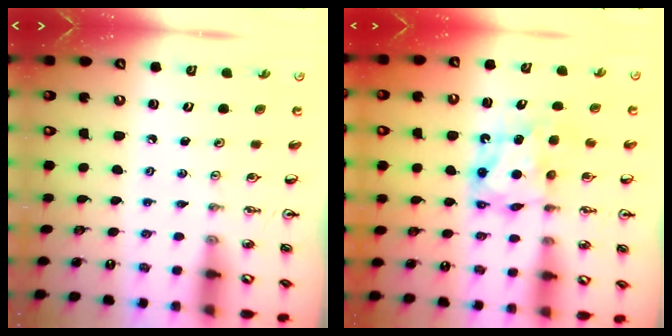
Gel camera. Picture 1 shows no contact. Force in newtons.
{"total": 6.8, "press": 6.8, "slide": 0.2}